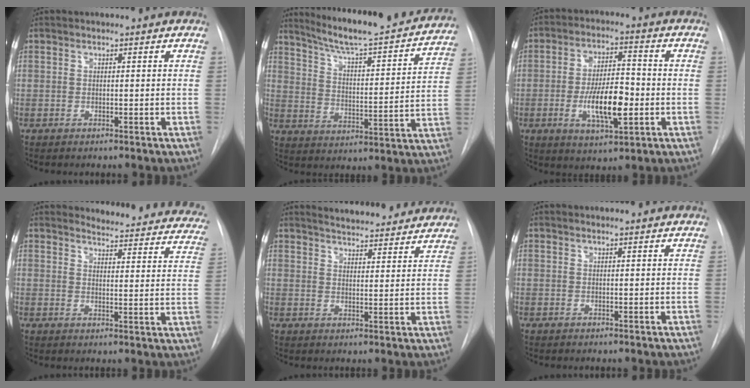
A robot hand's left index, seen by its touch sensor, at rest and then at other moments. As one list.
[{"total": 24.1, "force": [21.6, 2.2, 10.5], "torque": [-0.157, -0.046, 0.289]}, {"total": 10.3, "force": [-2.7, 3.2, 9.4], "torque": [-0.172, -0.003, -0.040]}, {"total": 19.2, "force": [18.4, 3.6, 4.2], "torque": [-0.027, -0.082, 0.186]}, {"total": 15.8, "force": [14.8, 3.0, 4.9], "torque": [-0.055, -0.001, 0.181]}, {"total": 2.3, "force": [2.2, 0.2, 0.6], "torque": [-0.012, 0.011, 0.023]}]